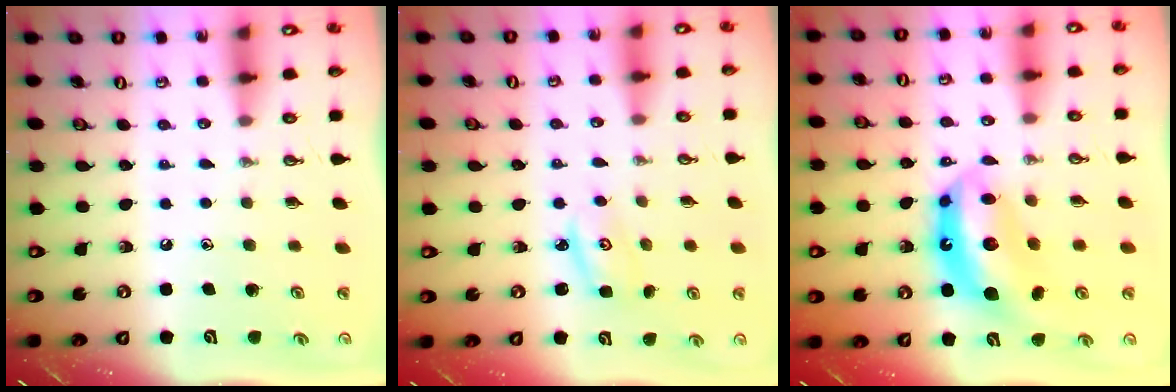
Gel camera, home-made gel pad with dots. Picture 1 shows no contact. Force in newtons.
{"total": 2.4, "press": 2.4, "slide": 0.2}
{"total": 13.1, "press": 13.1, "slide": 1.1}